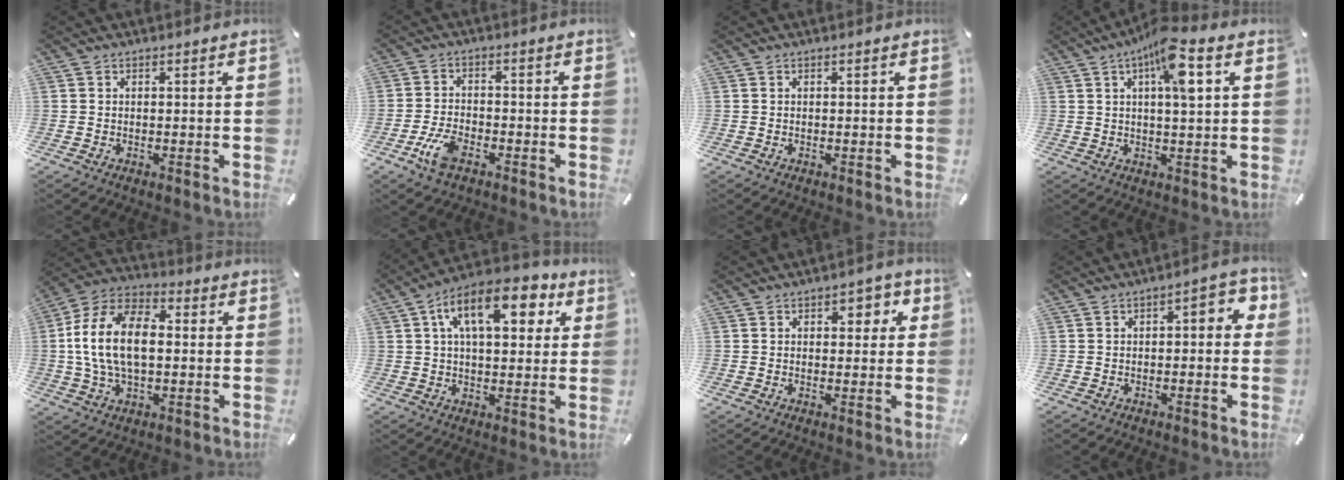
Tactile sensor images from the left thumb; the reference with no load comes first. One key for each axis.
{"total": 6.6, "fx": -3.5, "fy": 3.3, "fz": 4.4, "tx": -0.108, "ty": 0.006, "tz": -0.069}
{"total": 0.0}
{"total": 9.9, "fx": 3.5, "fy": 2.1, "fz": 9.1, "tx": -0.152, "ty": -0.004, "tz": 0.055}
{"total": 15.6, "fx": -0.1, "fy": 9.7, "fz": 12.3, "tx": -0.274, "ty": 0.008, "tz": -0.005}
{"total": 14.9, "fx": 5.9, "fy": 7.5, "fz": 11.5, "tx": -0.179, "ty": -0.002, "tz": 0.098}
{"total": 4.4, "fx": 1.1, "fy": 3.1, "fz": 3.0, "tx": -0.024, "ty": -0.005, "tz": 0.008}
{"total": 5.0, "fx": -0.7, "fy": 2.5, "fz": 4.3, "tx": -0.054, "ty": 0.009, "tz": -0.021}